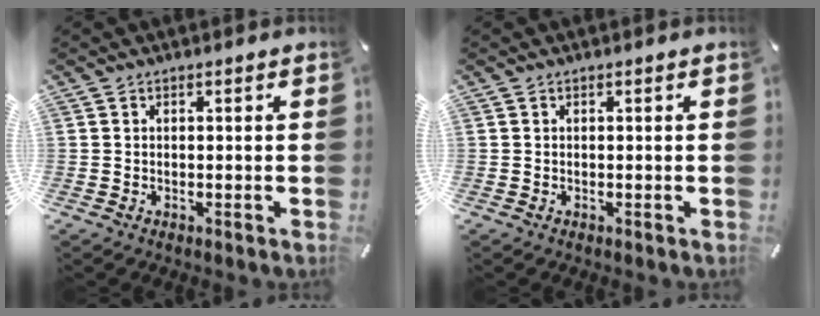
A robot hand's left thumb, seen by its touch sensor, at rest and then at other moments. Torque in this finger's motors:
{"motor_torque": [-0.02, 0.02, 0.00, 0.00, 0.01]}